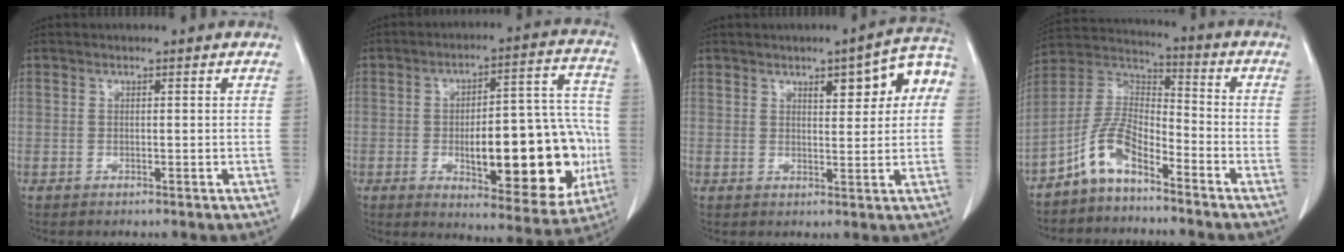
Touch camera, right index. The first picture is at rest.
{"total": 22.2, "force": [-4.7, 7.4, 20.4], "torque": [-0.227, 0.031, -0.042]}
{"total": 8.7, "force": [2.7, 2.5, 7.8], "torque": [-0.097, 0.026, 0.034]}
{"total": 8.1, "force": [-5.6, 2.9, 5.2], "torque": [-0.118, 0.023, -0.112]}